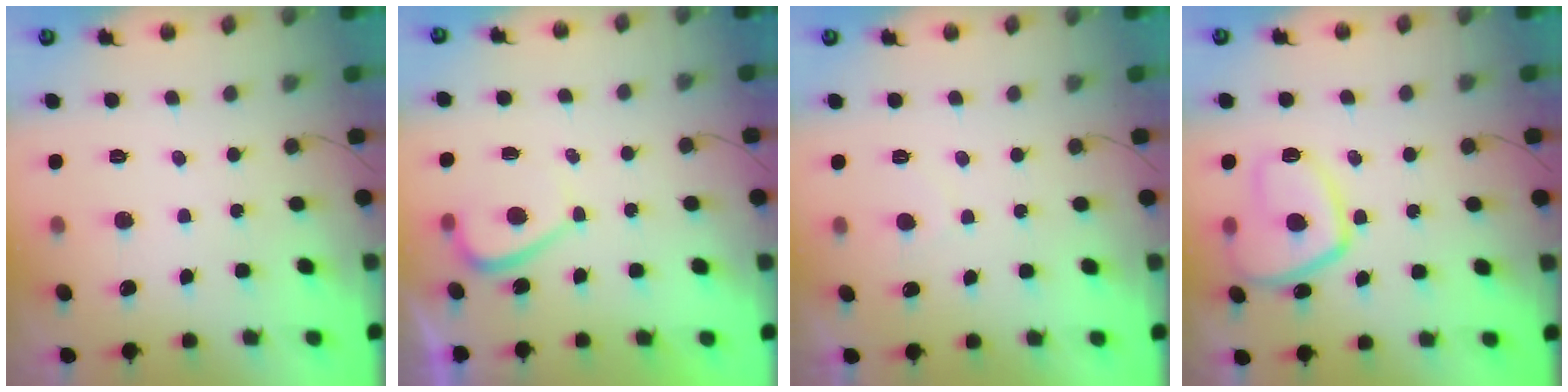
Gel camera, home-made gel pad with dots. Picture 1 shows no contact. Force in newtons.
{"total": 2.3, "press": 2.1, "slide": 0.7}
{"total": 1.7, "press": 1.5, "slide": 0.7}
{"total": 10.8, "press": 10.7, "slide": 1.2}